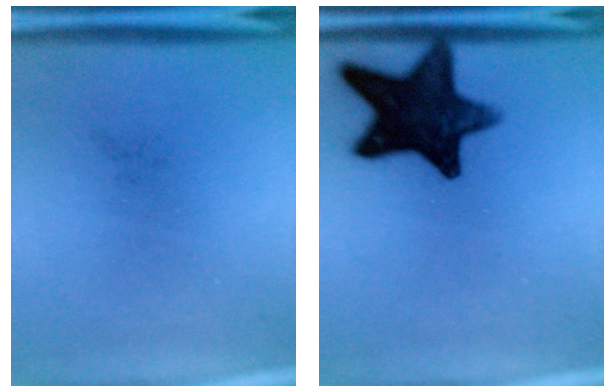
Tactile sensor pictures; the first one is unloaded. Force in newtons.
{"total": 14.9}